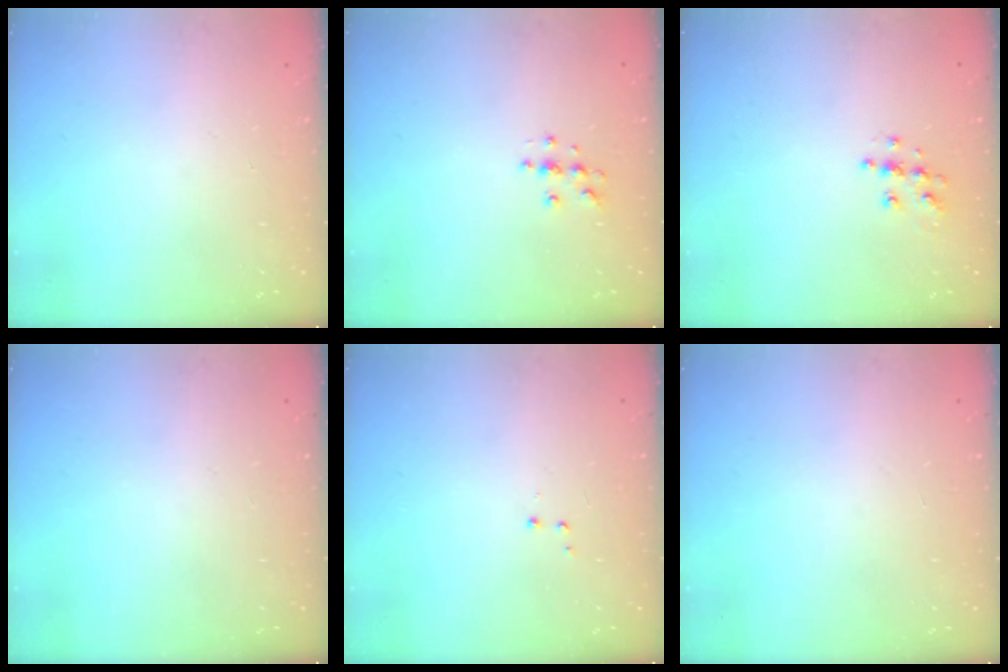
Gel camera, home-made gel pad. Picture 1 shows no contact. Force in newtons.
{"total": 4.9, "press": 4.8, "slide": 0.6}
{"total": 6.4, "press": 6.4, "slide": 0.2}
{"total": 0.0}
{"total": 2.9, "press": 2.8, "slide": 0.7}
{"total": 0.0}